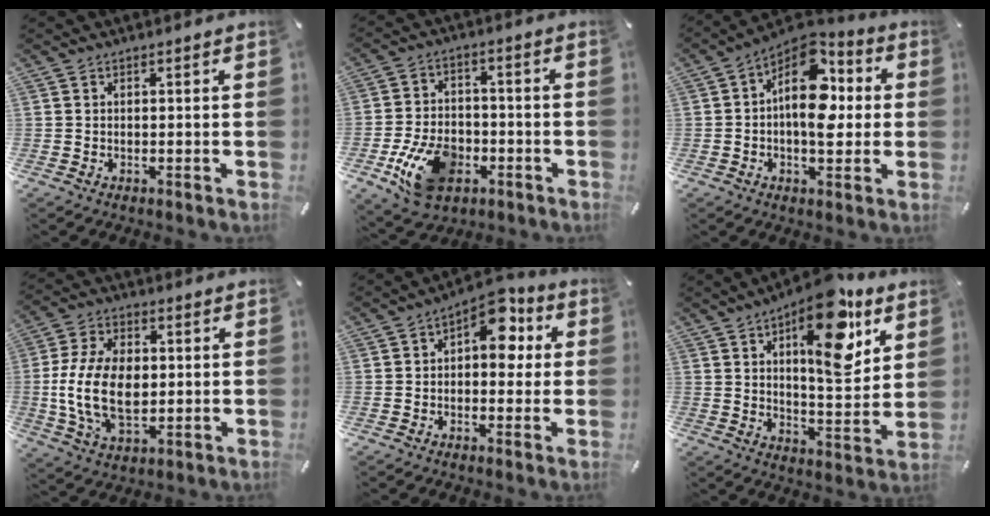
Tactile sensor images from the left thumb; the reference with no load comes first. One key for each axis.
{"total": 13.3, "fx": -5.1, "fy": 9.0, "fz": 8.4, "tx": -0.167, "ty": 0.020, "tz": -0.087}
{"total": 14.8, "fx": 1.9, "fy": 9.4, "fz": 11.3, "tx": -0.168, "ty": -0.033, "tz": 0.029}
{"total": 15.7, "fx": -0.6, "fy": 10.1, "fz": 12.1, "tx": -0.266, "ty": 0.006, "tz": -0.007}
{"total": 10.3, "fx": 3.8, "fy": 6.0, "fz": 7.4, "tx": -0.092, "ty": -0.020, "tz": 0.061}
{"total": 18.1, "fx": 8.9, "fy": 7.5, "fz": 13.9, "tx": -0.196, "ty": -0.040, "tz": 0.140}